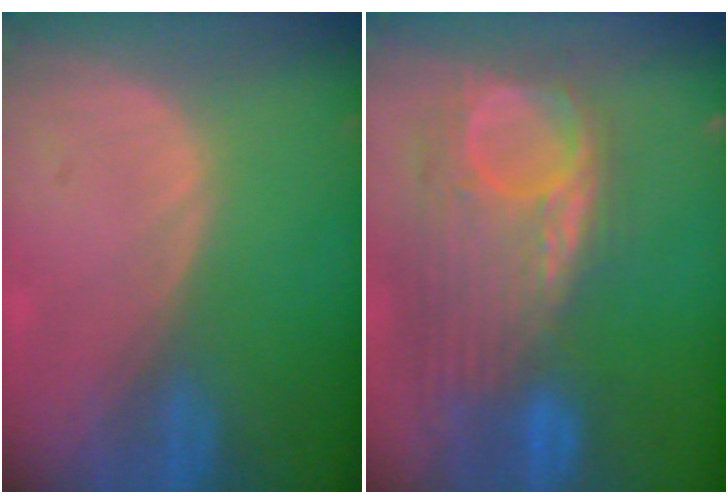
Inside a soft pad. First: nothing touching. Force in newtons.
{"total": 11.9, "press": 10.4, "slide": 5.8}